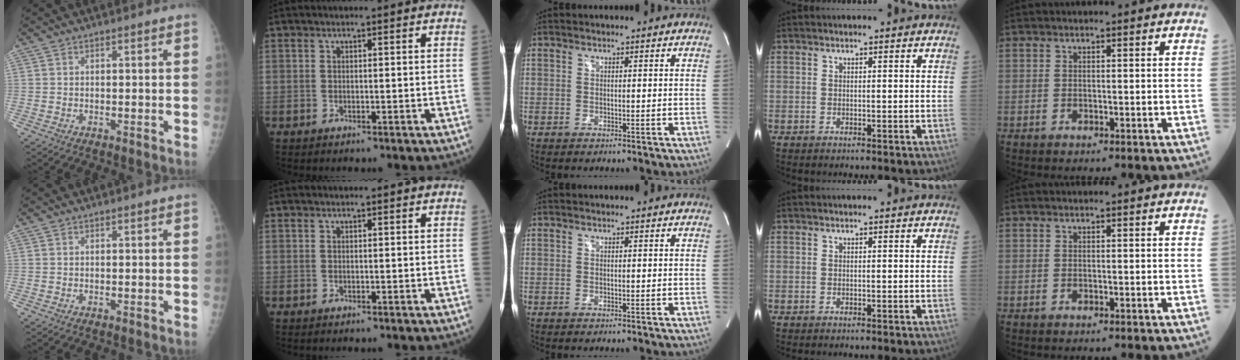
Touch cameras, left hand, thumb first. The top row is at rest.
{}